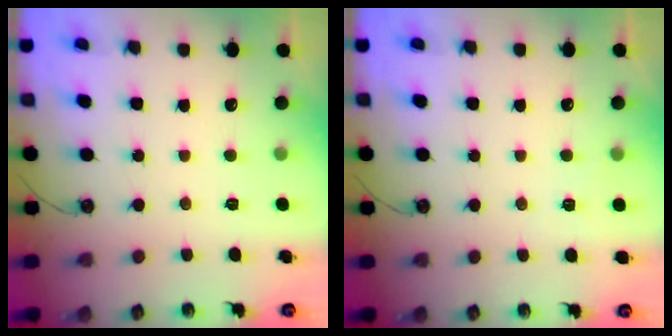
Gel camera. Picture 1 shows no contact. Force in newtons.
{"total": 3.5, "press": 2.4, "slide": 2.5}